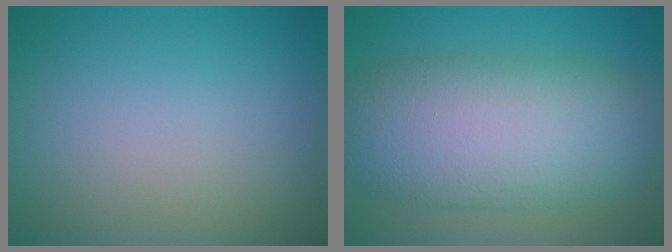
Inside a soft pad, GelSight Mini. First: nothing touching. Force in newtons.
{"total": 10.8, "press": 10.8, "slide": 0.3}